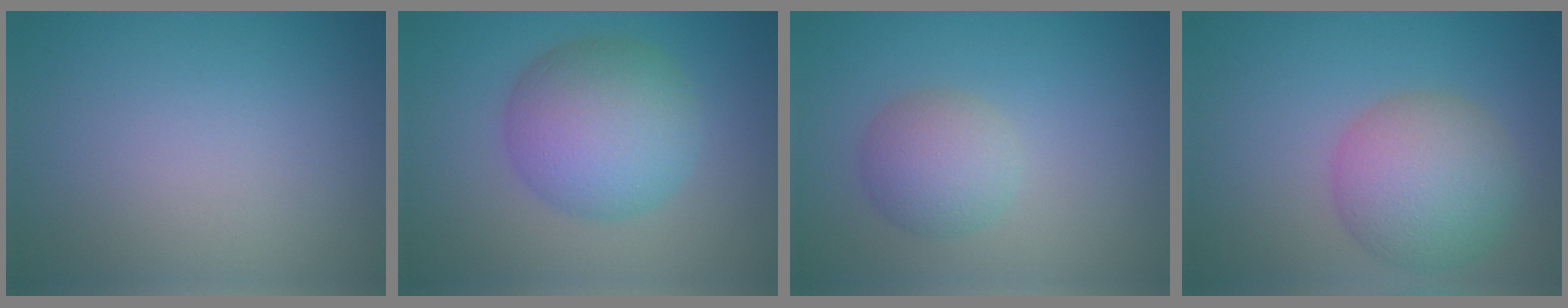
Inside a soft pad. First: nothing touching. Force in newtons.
{"total": 7.0, "press": 7.0, "slide": 0.1}
{"total": 3.2, "press": 3.2, "slide": 0.0}
{"total": 6.5, "press": 6.5, "slide": 0.2}